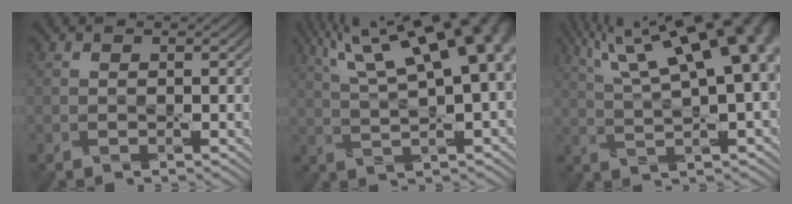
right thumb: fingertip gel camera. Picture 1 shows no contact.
{"total": 18.7, "force": [8.0, 6.8, 15.5], "torque": [-0.238, 0.063, 0.119]}
{"total": 18.6, "force": [8.2, 6.3, 15.5], "torque": [-0.235, 0.061, 0.120]}